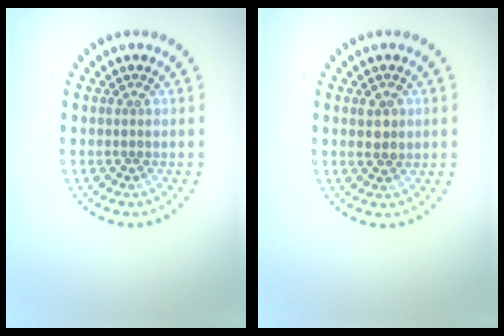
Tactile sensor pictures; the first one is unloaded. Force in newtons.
{"total": 1.8, "press": 1.8, "slide": 0.3}